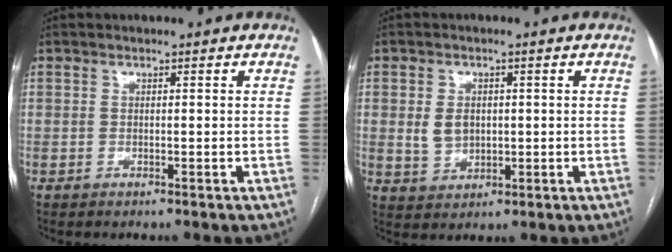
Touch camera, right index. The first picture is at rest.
{"total": 4.3, "force": [0.4, 3.3, 2.7], "torque": [-0.053, 0.006, 0.018]}